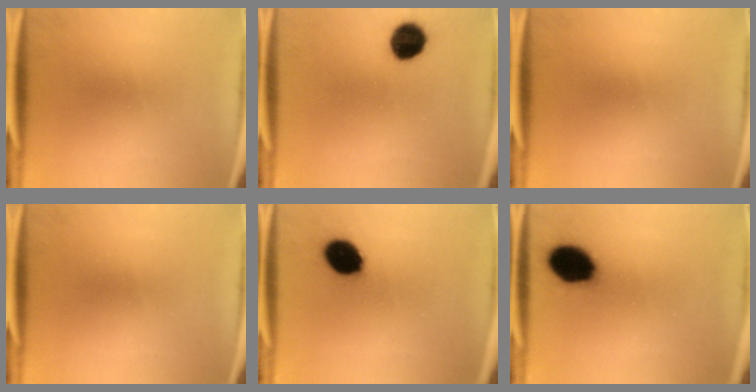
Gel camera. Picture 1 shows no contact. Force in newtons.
{"total": 8.4}
{"total": 0.0}
{"total": 0.0}
{"total": 10.8}
{"total": 13.6}